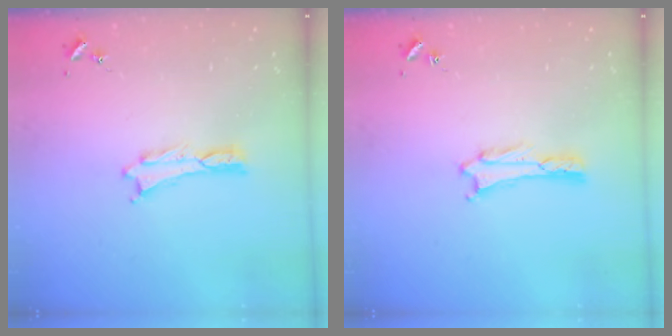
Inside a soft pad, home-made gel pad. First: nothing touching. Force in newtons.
{"total": 1.6, "press": 1.6, "slide": 0.2}